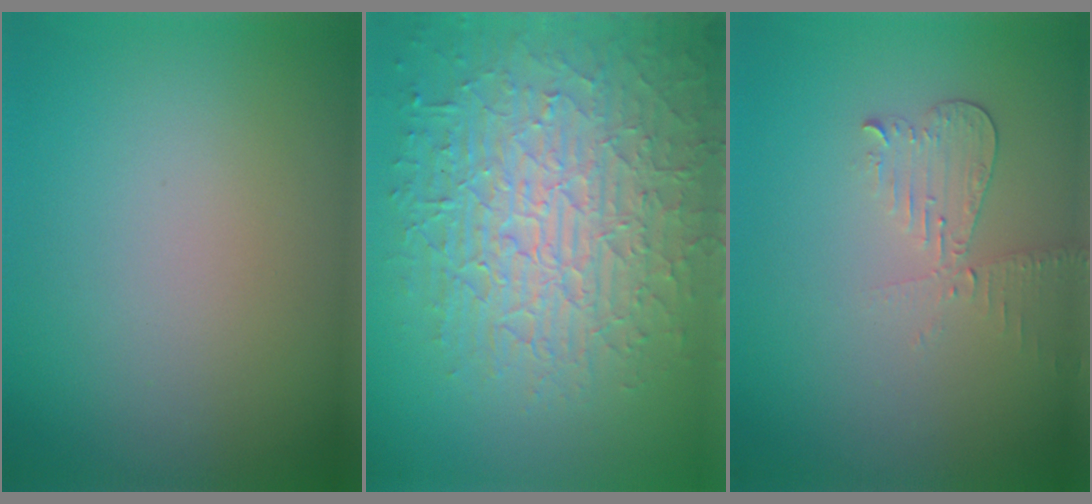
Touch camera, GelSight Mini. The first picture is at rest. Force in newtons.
{"total": 8.8, "press": 6.2, "slide": 6.2}
{"total": 2.2, "press": 2.2, "slide": 0.1}